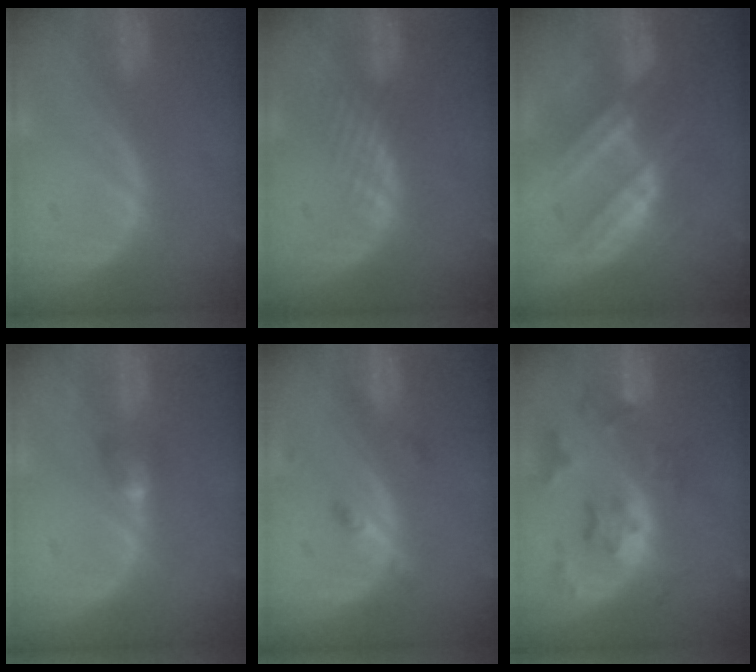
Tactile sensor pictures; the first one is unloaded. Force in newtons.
{"total": 1.8, "press": 1.8, "slide": 0.2}
{"total": 7.3, "press": 7.3, "slide": 0.6}
{"total": 2.9, "press": 2.5, "slide": 1.5}
{"total": 3.2, "press": 2.7, "slide": 1.7}
{"total": 7.2, "press": 6.5, "slide": 3.1}